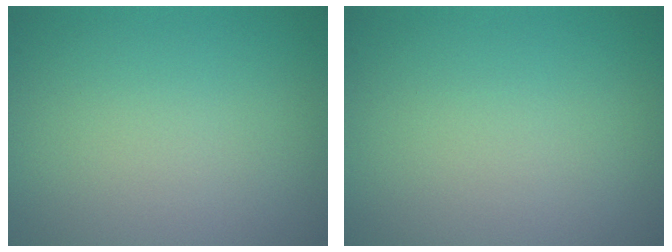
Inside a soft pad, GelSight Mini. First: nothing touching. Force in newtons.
{"total": 0.0}